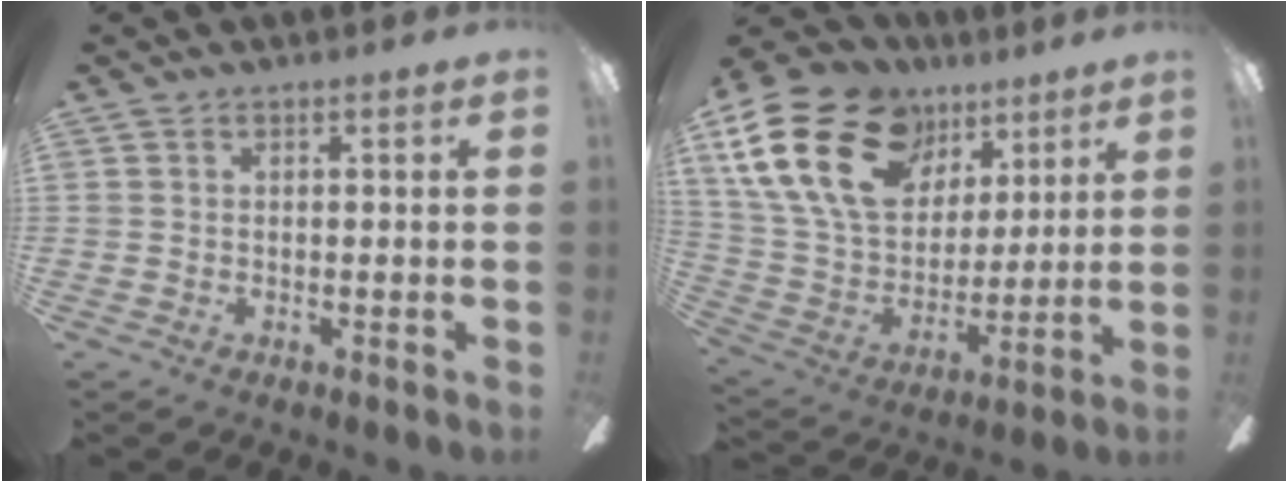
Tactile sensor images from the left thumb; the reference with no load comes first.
{"total": 24.2, "force": [11.9, 15.9, 13.8], "torque": [-0.284, -0.043, 0.220]}